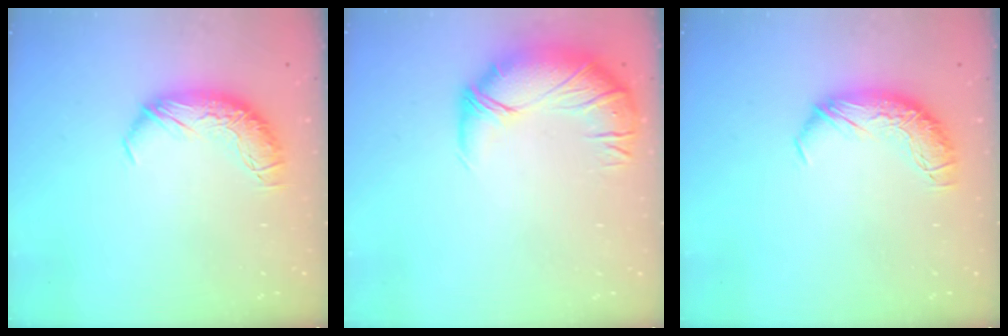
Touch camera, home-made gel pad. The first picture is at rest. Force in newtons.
{"total": 2.7, "press": 1.1, "slide": 2.5}
{"total": 0.0}